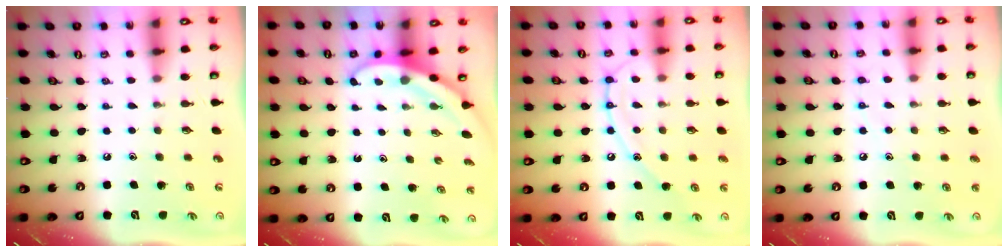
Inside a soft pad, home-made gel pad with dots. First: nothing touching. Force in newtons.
{"total": 3.1, "press": 3.1, "slide": 0.1}
{"total": 12.4, "press": 12.3, "slide": 1.1}
{"total": 6.1, "press": 6.1, "slide": 0.7}